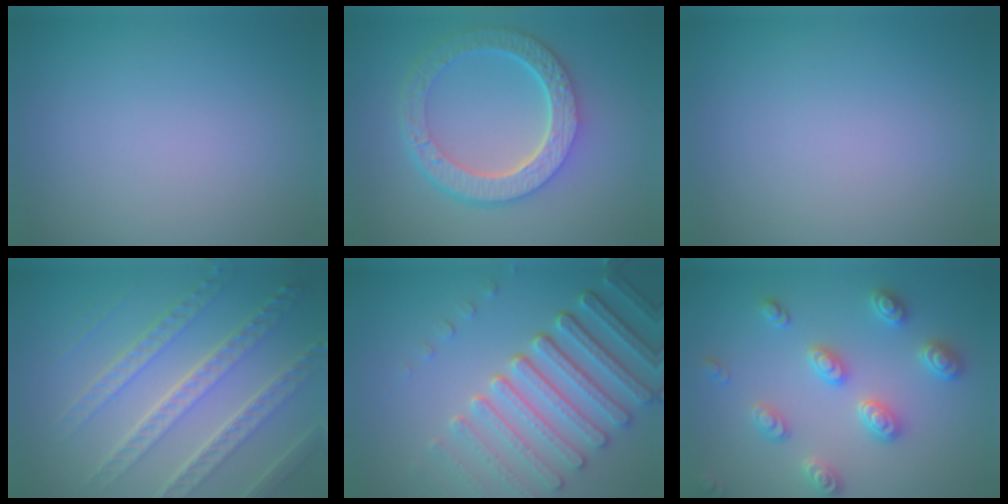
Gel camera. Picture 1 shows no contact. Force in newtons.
{"total": 6.5, "press": 4.9, "slide": 4.3}
{"total": 0.0}
{"total": 7.4, "press": 5.3, "slide": 5.2}
{"total": 7.5, "press": 5.7, "slide": 4.9}
{"total": 3.5, "press": 3.5, "slide": 0.5}